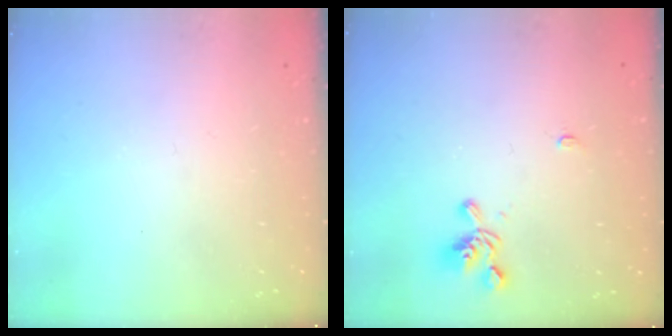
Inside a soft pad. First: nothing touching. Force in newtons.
{"total": 3.0, "press": 2.9, "slide": 0.8}